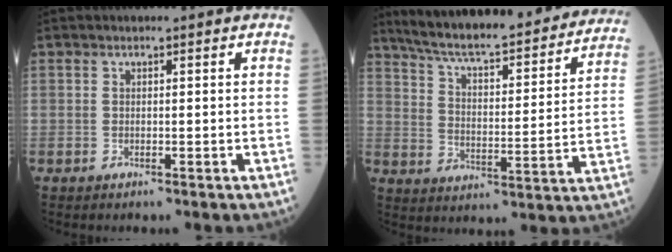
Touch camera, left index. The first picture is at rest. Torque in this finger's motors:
{"motor_torque": [0.33, -0.65, 0.32, 0.06]}